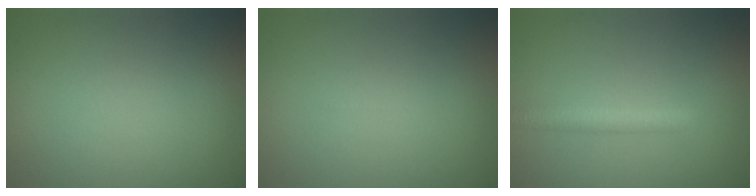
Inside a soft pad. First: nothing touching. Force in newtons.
{"total": 0.0}
{"total": 3.0, "press": 3.0, "slide": 0.1}